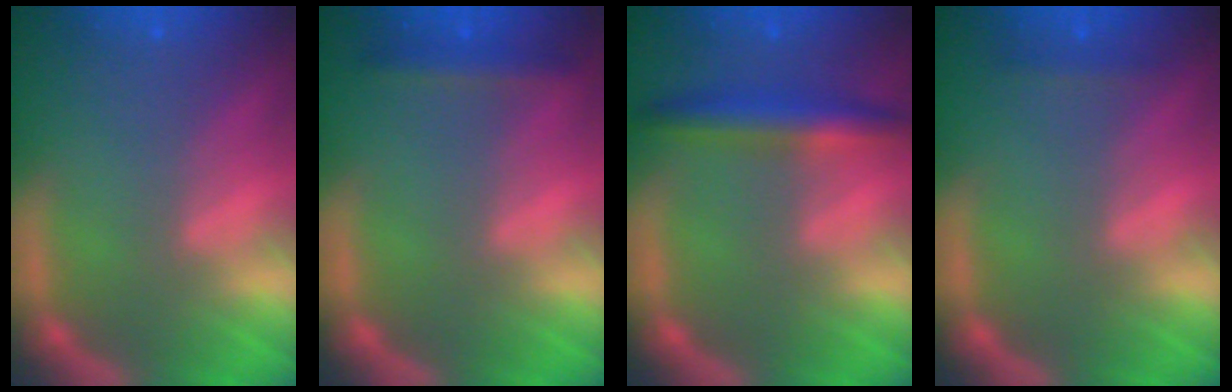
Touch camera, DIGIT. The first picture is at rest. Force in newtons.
{"total": 1.9}
{"total": 4.0}
{"total": 0.9}